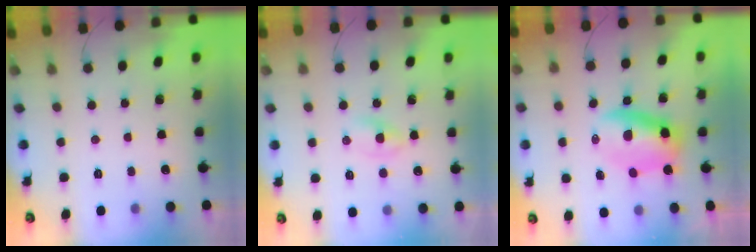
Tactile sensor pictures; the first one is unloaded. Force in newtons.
{"total": 1.9, "press": 1.7, "slide": 0.8}
{"total": 7.1, "press": 6.8, "slide": 2.1}